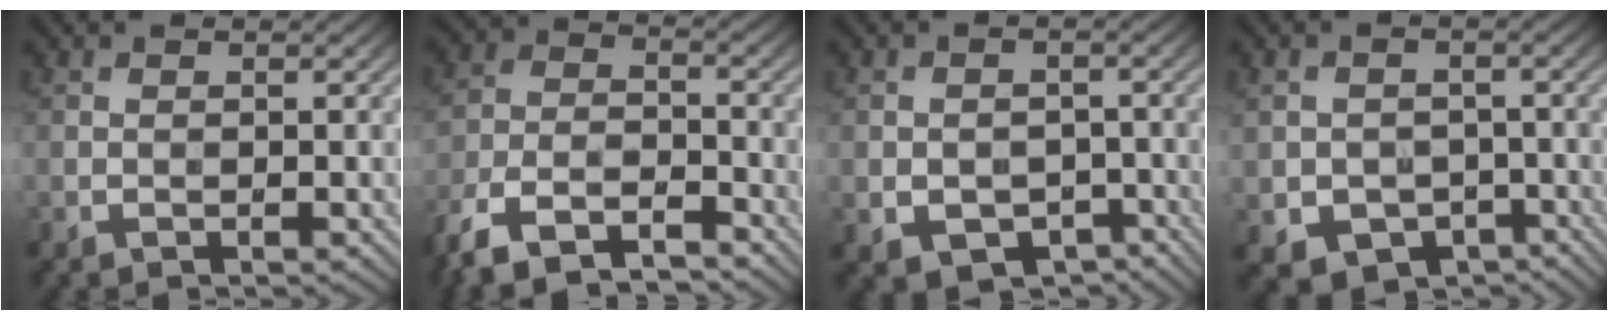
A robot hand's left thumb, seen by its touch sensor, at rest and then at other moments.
{"total": 10.3, "force": [-7.7, 4.5, 5.2], "torque": [-0.114, -0.011, -0.157]}
{"total": 5.6, "force": [-2.6, 4.0, 3.0], "torque": [-0.054, -0.013, -0.030]}
{"total": 6.5, "force": [-2.4, 5.5, 2.6], "torque": [-0.058, -0.024, -0.035]}